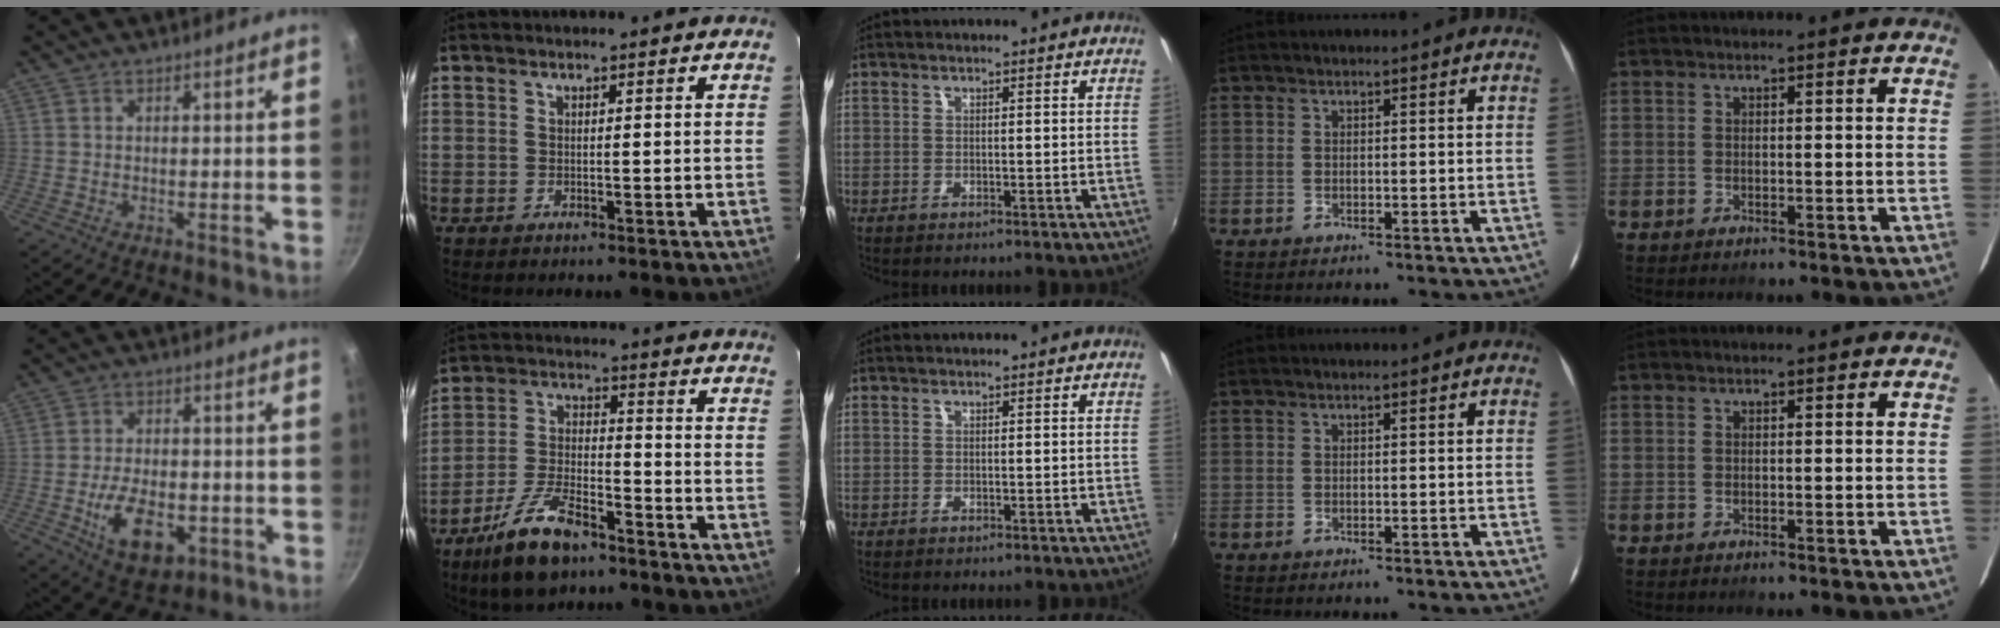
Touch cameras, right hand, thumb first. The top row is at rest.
{"thumb": {"total": 11.2, "force": [-3.4, 6.4, 8.6], "torque": [-0.135, 0.007, -0.046]}, "index": {"total": 12.4, "force": [-8.9, 4.5, 7.4], "torque": [-0.161, -0.009, -0.161]}}